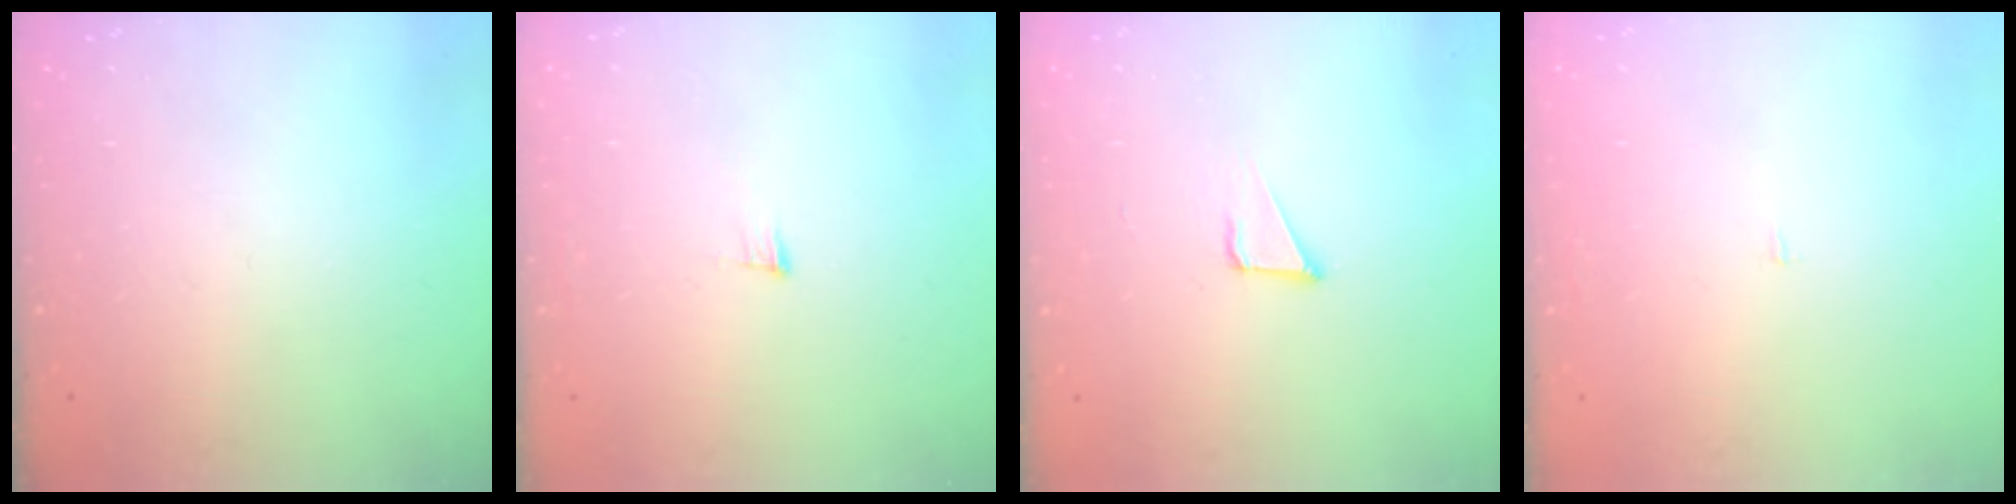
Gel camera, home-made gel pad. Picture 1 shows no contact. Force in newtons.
{"total": 5.2, "press": 5.0, "slide": 1.3}
{"total": 2.1, "press": 2.1, "slide": 0.1}
{"total": 1.2, "press": 1.2, "slide": 0.1}